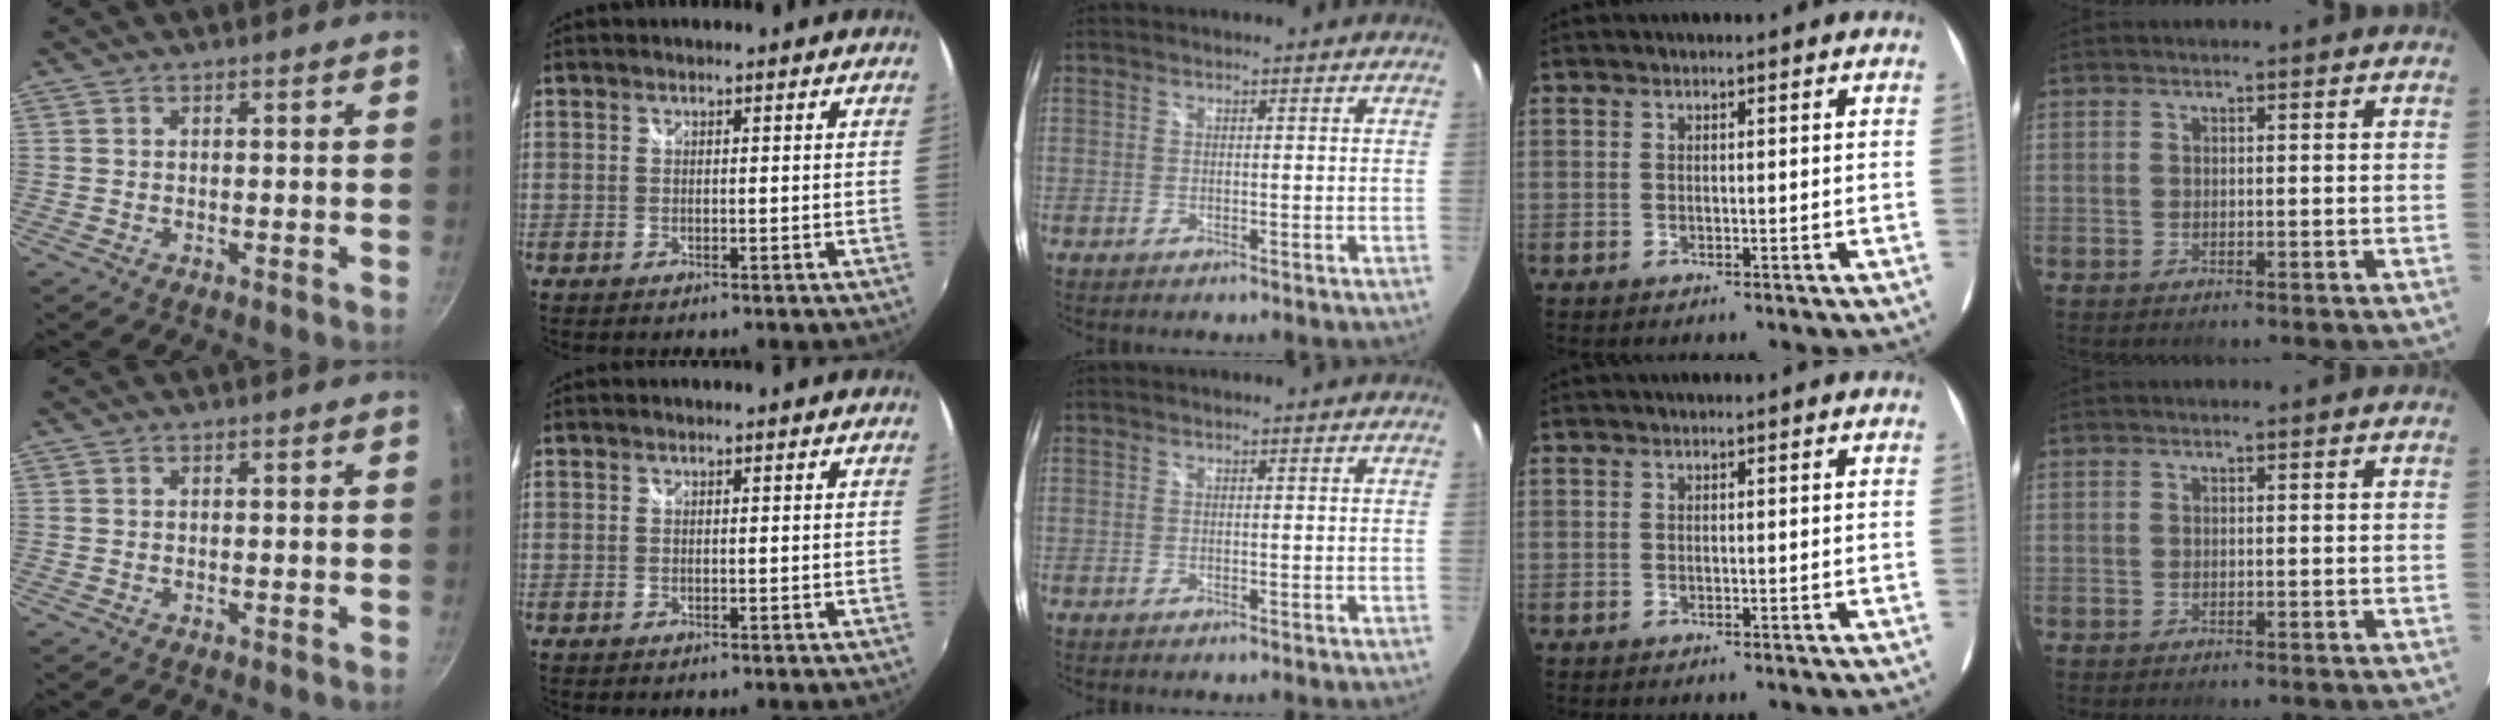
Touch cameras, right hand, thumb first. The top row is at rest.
{}